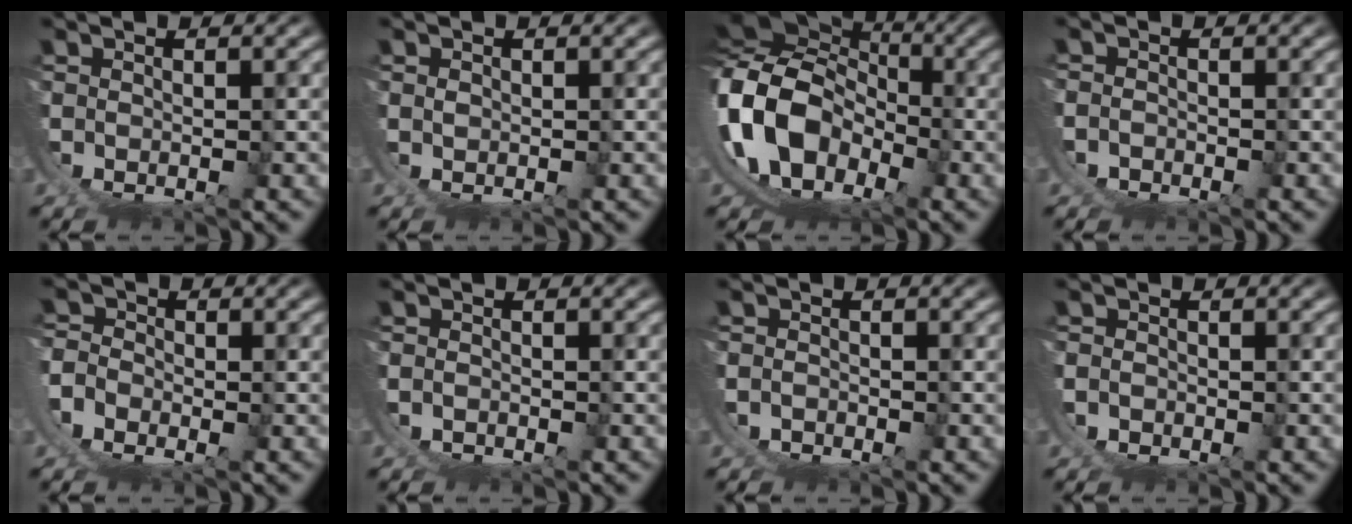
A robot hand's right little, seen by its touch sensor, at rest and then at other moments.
{"total": 0.8, "force": [0.7, 0.4, 0.0], "torque": [-0.002, 0.003, 0.009]}
{"total": 17.8, "force": [1.1, 14.3, 10.5], "torque": [-0.256, -0.051, 0.024]}
{"total": 2.7, "force": [-0.4, 2.6, 0.8], "torque": [-0.040, -0.015, -0.004]}
{"total": 5.2, "force": [0.7, 4.6, 2.2], "torque": [-0.068, -0.014, 0.006]}
{"total": 1.4, "force": [-0.1, 1.4, 0.5], "torque": [-0.025, -0.006, -0.001]}
{"total": 3.0, "force": [-0.5, 2.8, 0.9], "torque": [-0.045, -0.016, -0.007]}
{"total": 1.9, "force": [0.0, 1.9, 0.5], "torque": [-0.029, -0.009, 0.001]}